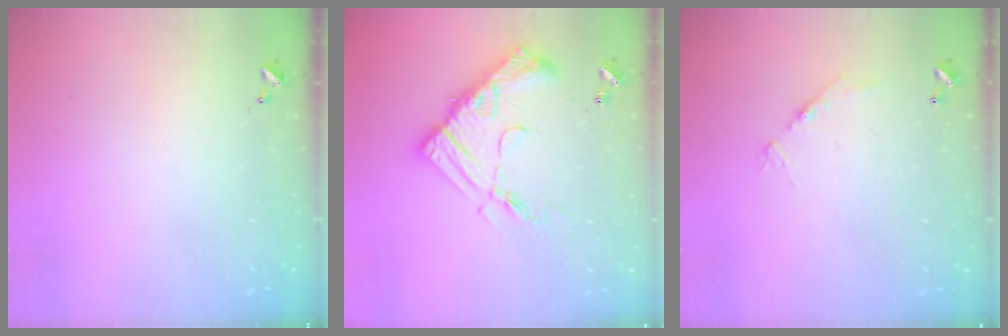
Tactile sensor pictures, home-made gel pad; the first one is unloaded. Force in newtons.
{"total": 16.6, "press": 16.6, "slide": 1.1}
{"total": 9.1, "press": 9.1, "slide": 0.8}